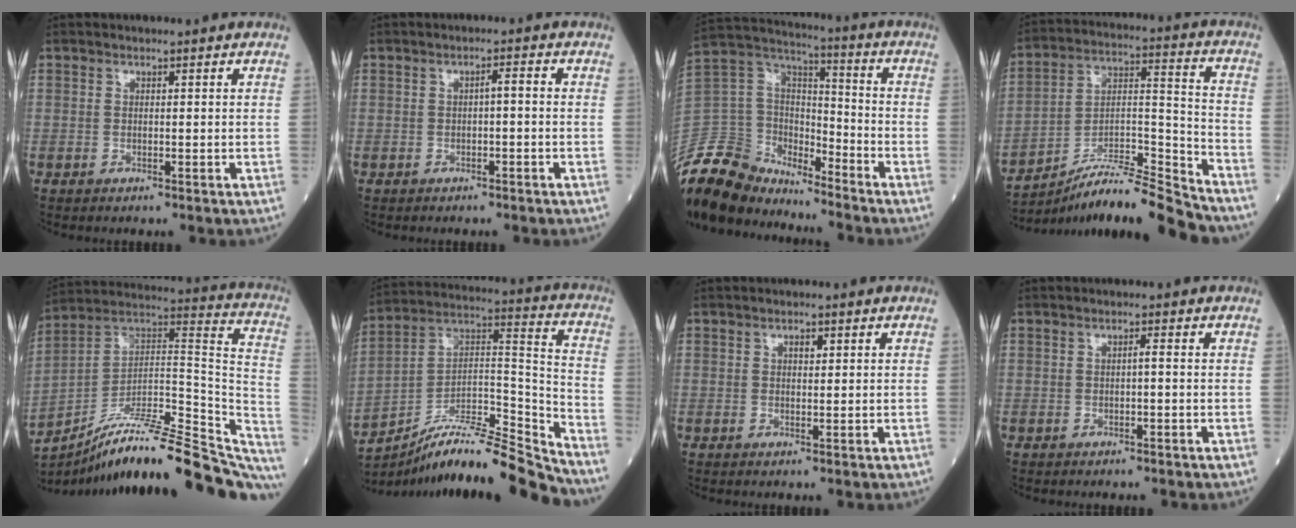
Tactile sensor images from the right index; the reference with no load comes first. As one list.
[{"total": 1.7, "force": [-0.2, 0.3, 1.7], "torque": [-0.025, 0.008, -0.002]}, {"total": 16.1, "force": [-14.7, 5.5, 3.2], "torque": [-0.071, 0.047, -0.277]}, {"total": 16.2, "force": [-14.8, 0.4, 6.6], "torque": [-0.102, 0.036, -0.255]}, {"total": 29.8, "force": [-24.1, 5.3, 16.6], "torque": [-0.173, 0.020, -0.359]}, {"total": 18.5, "force": [-17.0, 0.6, 7.2], "torque": [-0.105, 0.049, -0.287]}, {"total": 1.4, "force": [0.6, 0.6, 1.1], "torque": [-0.016, 0.001, 0.007]}, {"total": 0.9, "force": [-0.1, 0.0, 0.9], "torque": [-0.012, 0.002, -0.001]}]